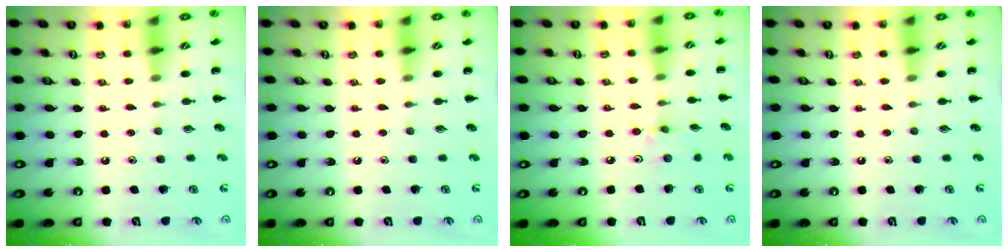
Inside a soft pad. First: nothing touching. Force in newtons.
{"total": 0.0}
{"total": 2.2, "press": 2.2, "slide": 0.5}
{"total": 0.0}